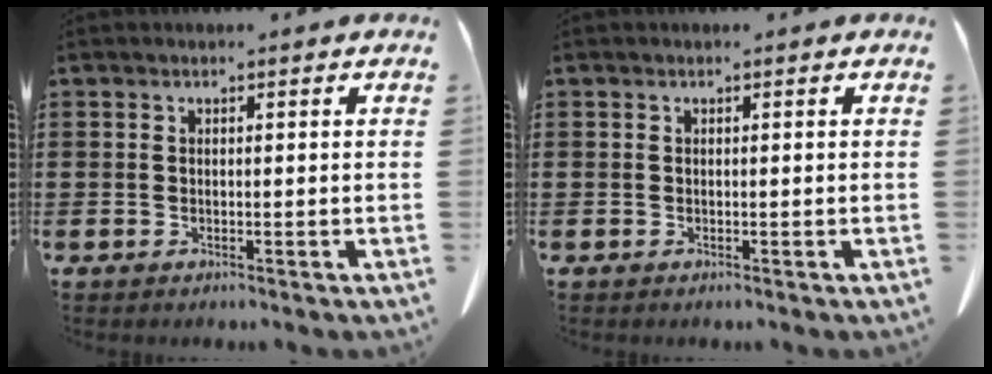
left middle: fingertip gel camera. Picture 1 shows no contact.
{"total": 0.0}